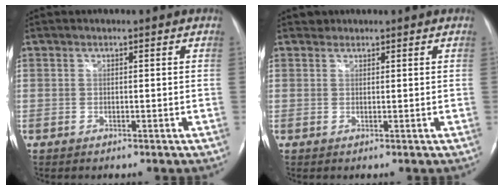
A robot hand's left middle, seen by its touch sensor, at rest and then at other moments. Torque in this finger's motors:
{"motor_torque": [0.08, -0.05, -0.09, 0.00]}